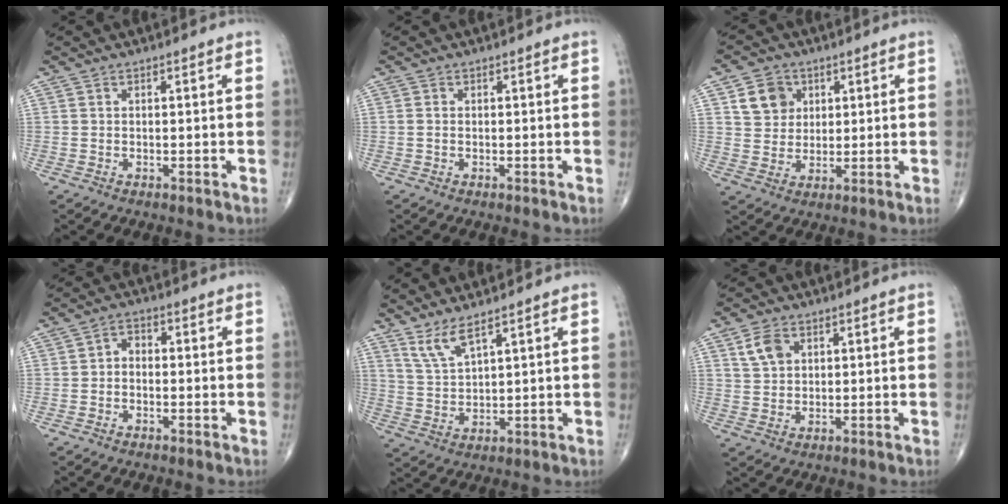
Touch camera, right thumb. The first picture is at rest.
{"total": 0.8, "force": [-0.1, 0.6, 0.5], "torque": [-0.011, 0.000, -0.002]}
{"total": 7.2, "force": [2.7, 6.1, 2.7], "torque": [-0.019, -0.008, 0.049]}
{"total": 2.7, "force": [-0.5, 2.0, 1.8], "torque": [-0.017, 0.017, -0.020]}
{"total": 5.1, "force": [3.8, 0.9, 3.2], "torque": [-0.069, -0.029, 0.083]}
{"total": 4.9, "force": [2.1, 3.4, 2.8], "torque": [-0.042, -0.004, 0.042]}